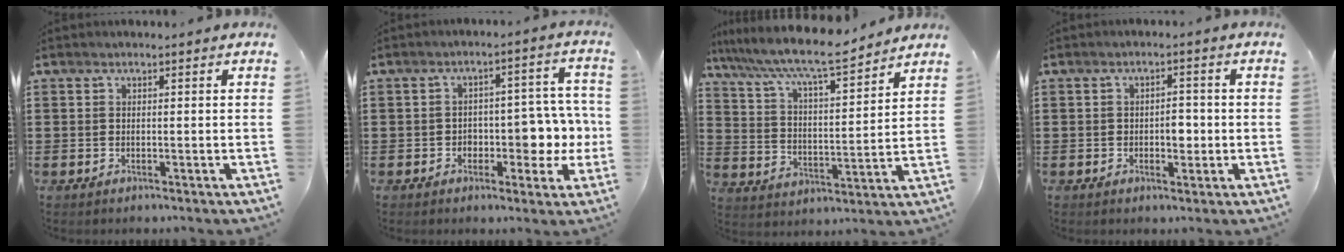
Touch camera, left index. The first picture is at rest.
{"total": 5.7, "force": [-1.2, 4.0, 3.9], "torque": [-0.055, 0.000, -0.030]}
{"total": 7.5, "force": [6.5, 0.5, 3.6], "torque": [-0.099, -0.039, 0.104]}
{"total": 2.8, "force": [-0.5, 1.7, 2.2], "torque": [-0.035, 0.002, -0.015]}